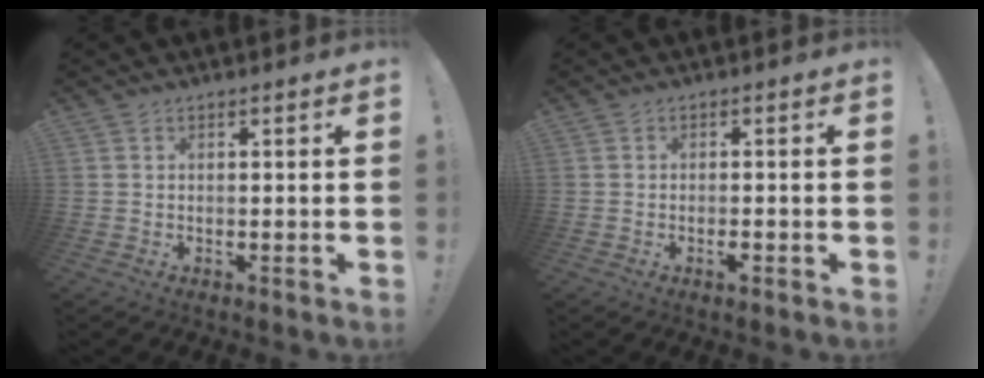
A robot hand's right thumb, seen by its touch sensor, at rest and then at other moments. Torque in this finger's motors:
{"motor_torque": [0.25, 0.26, 0.41, -0.39, 0.12]}